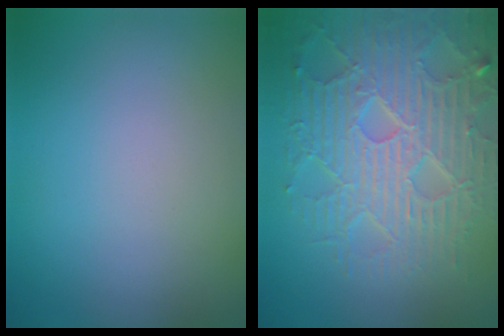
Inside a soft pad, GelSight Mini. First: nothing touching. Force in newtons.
{"total": 7.4, "press": 5.9, "slide": 4.4}